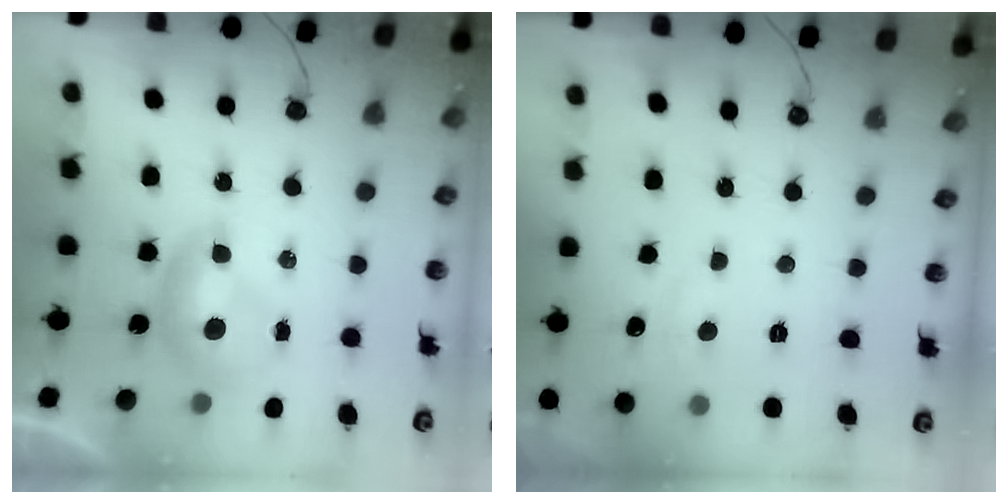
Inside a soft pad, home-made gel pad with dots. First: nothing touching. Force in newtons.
{"total": 2.4, "press": 2.3, "slide": 0.2}